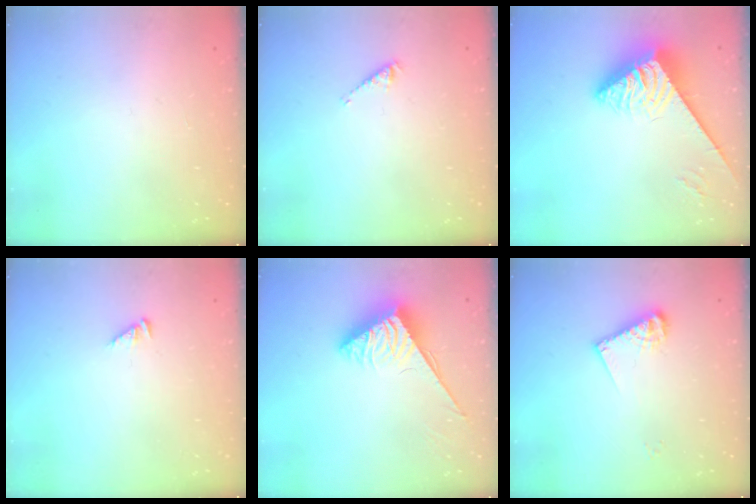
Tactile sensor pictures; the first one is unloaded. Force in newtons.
{"total": 2.9, "press": 2.9, "slide": 0.5}
{"total": 5.1, "press": 5.1, "slide": 0.8}
{"total": 2.5, "press": 2.5, "slide": 0.4}
{"total": 4.0, "press": 4.0, "slide": 0.5}
{"total": 7.9, "press": 7.9, "slide": 0.3}